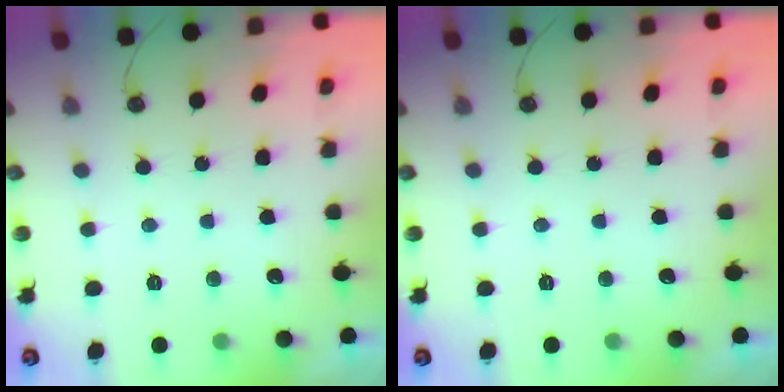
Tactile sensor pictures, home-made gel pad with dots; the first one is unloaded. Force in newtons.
{"total": 0.0}